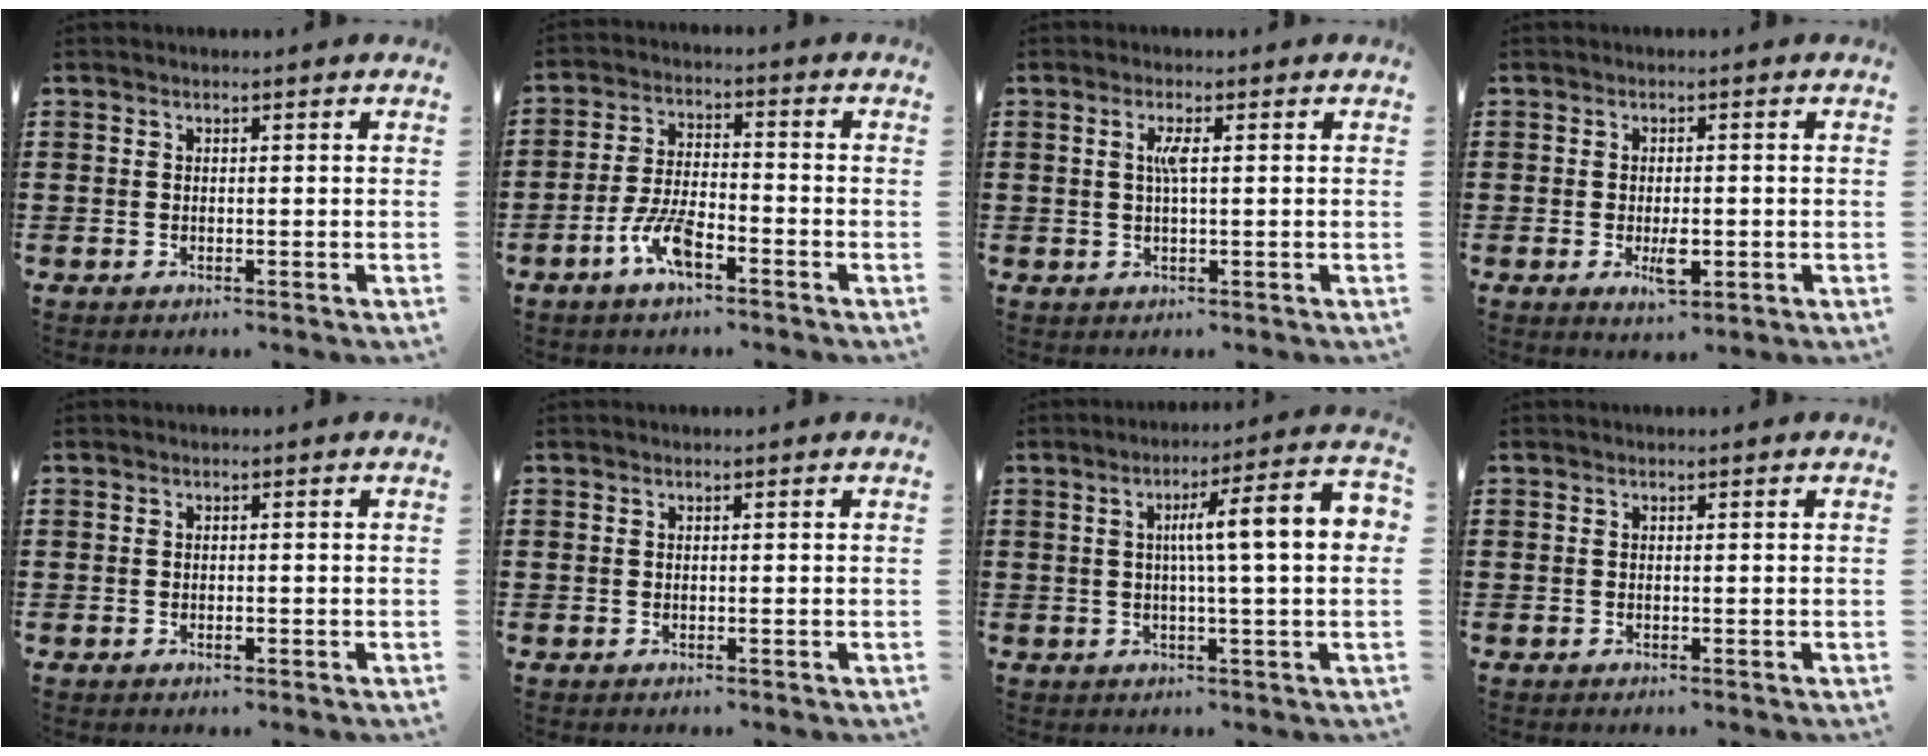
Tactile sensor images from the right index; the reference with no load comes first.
{"total": 6.7, "force": [-3.8, 2.2, 5.1], "torque": [-0.122, -0.002, -0.076]}
{"total": 2.4, "force": [0.4, 0.2, 2.4], "torque": [-0.048, 0.000, 0.005]}
{"total": 4.1, "force": [-1.0, 1.6, 3.6], "torque": [-0.067, 0.002, -0.018]}
{"total": 0.9, "force": [-0.4, 0.3, 0.7], "torque": [-0.014, -0.004, -0.006]}
{"total": 0.0}
{"total": 9.2, "force": [1.2, 0.6, 9.2], "torque": [-0.162, -0.002, 0.011]}
{"total": 0.0}